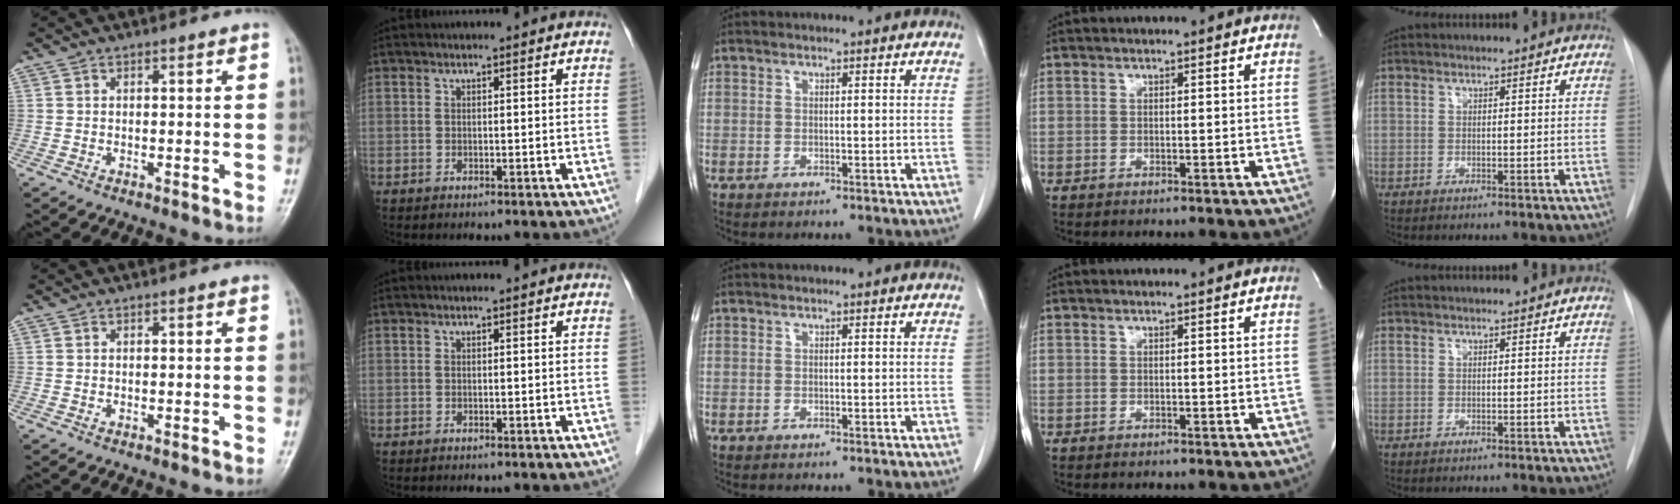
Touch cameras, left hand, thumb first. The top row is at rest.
{}